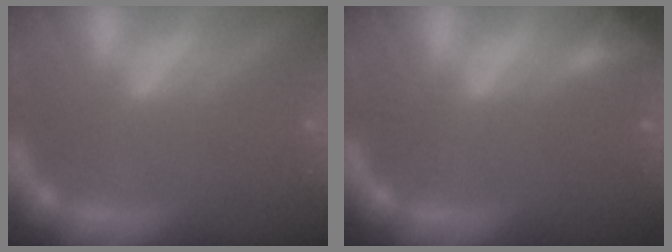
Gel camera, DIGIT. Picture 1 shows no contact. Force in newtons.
{"total": 2.4}